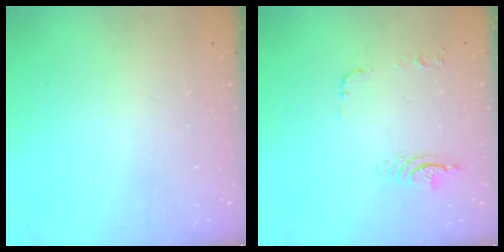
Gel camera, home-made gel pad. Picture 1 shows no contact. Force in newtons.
{"total": 8.3, "press": 8.3, "slide": 0.8}